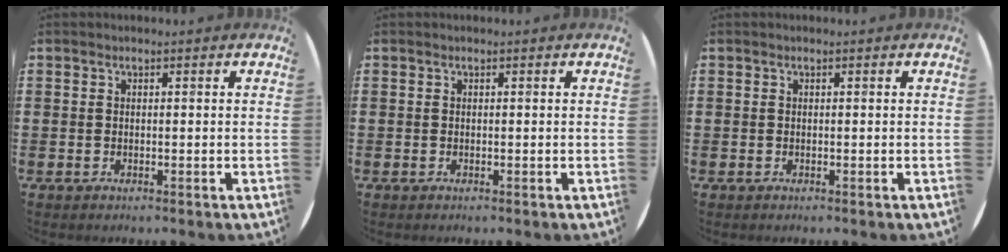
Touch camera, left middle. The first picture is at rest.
{"total": 0.0}
{"total": 0.0}